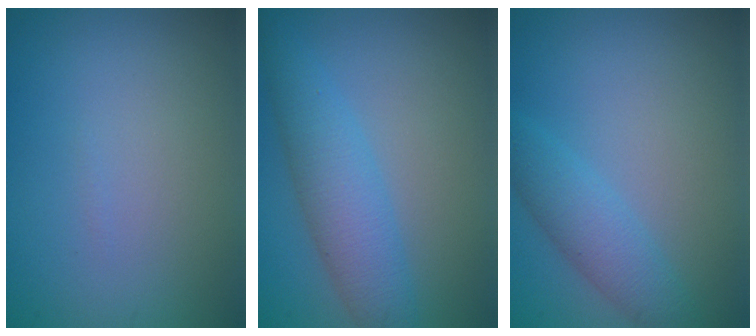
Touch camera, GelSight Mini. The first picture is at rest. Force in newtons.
{"total": 4.5, "press": 4.5, "slide": 0.1}
{"total": 3.0, "press": 3.0, "slide": 0.1}